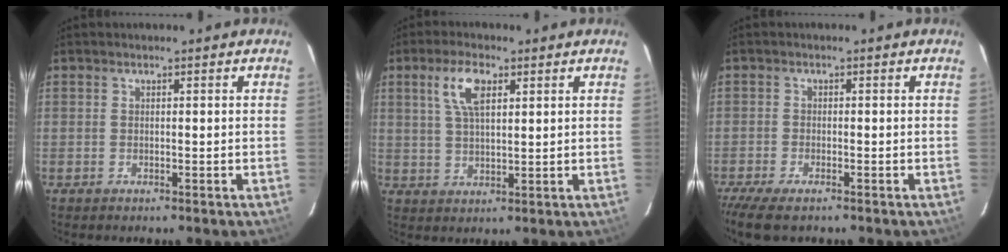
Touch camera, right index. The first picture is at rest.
{"total": 6.6, "force": [2.9, 2.7, 5.3], "torque": [-0.104, 0.011, 0.057]}
{"total": 5.0, "force": [-3.7, 1.2, 3.2], "torque": [-0.075, -0.022, -0.069]}